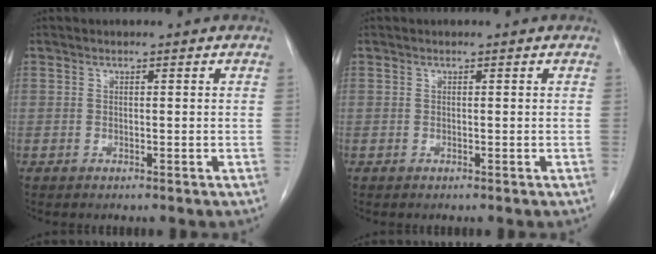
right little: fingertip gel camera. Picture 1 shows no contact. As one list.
[{"total": 0.0}]